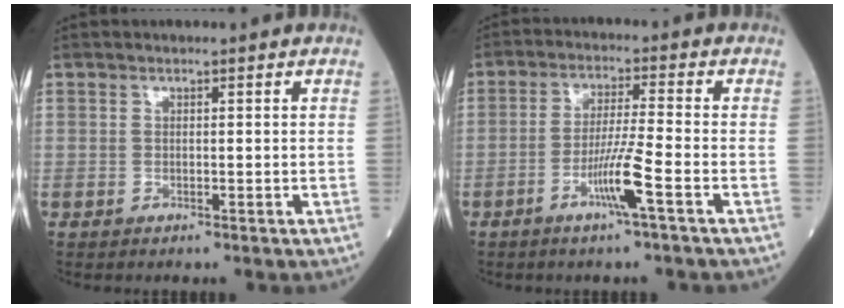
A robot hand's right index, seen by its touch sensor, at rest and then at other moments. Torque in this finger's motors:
{"motor_torque": [1.12, -0.37, 0.72, 0.21]}